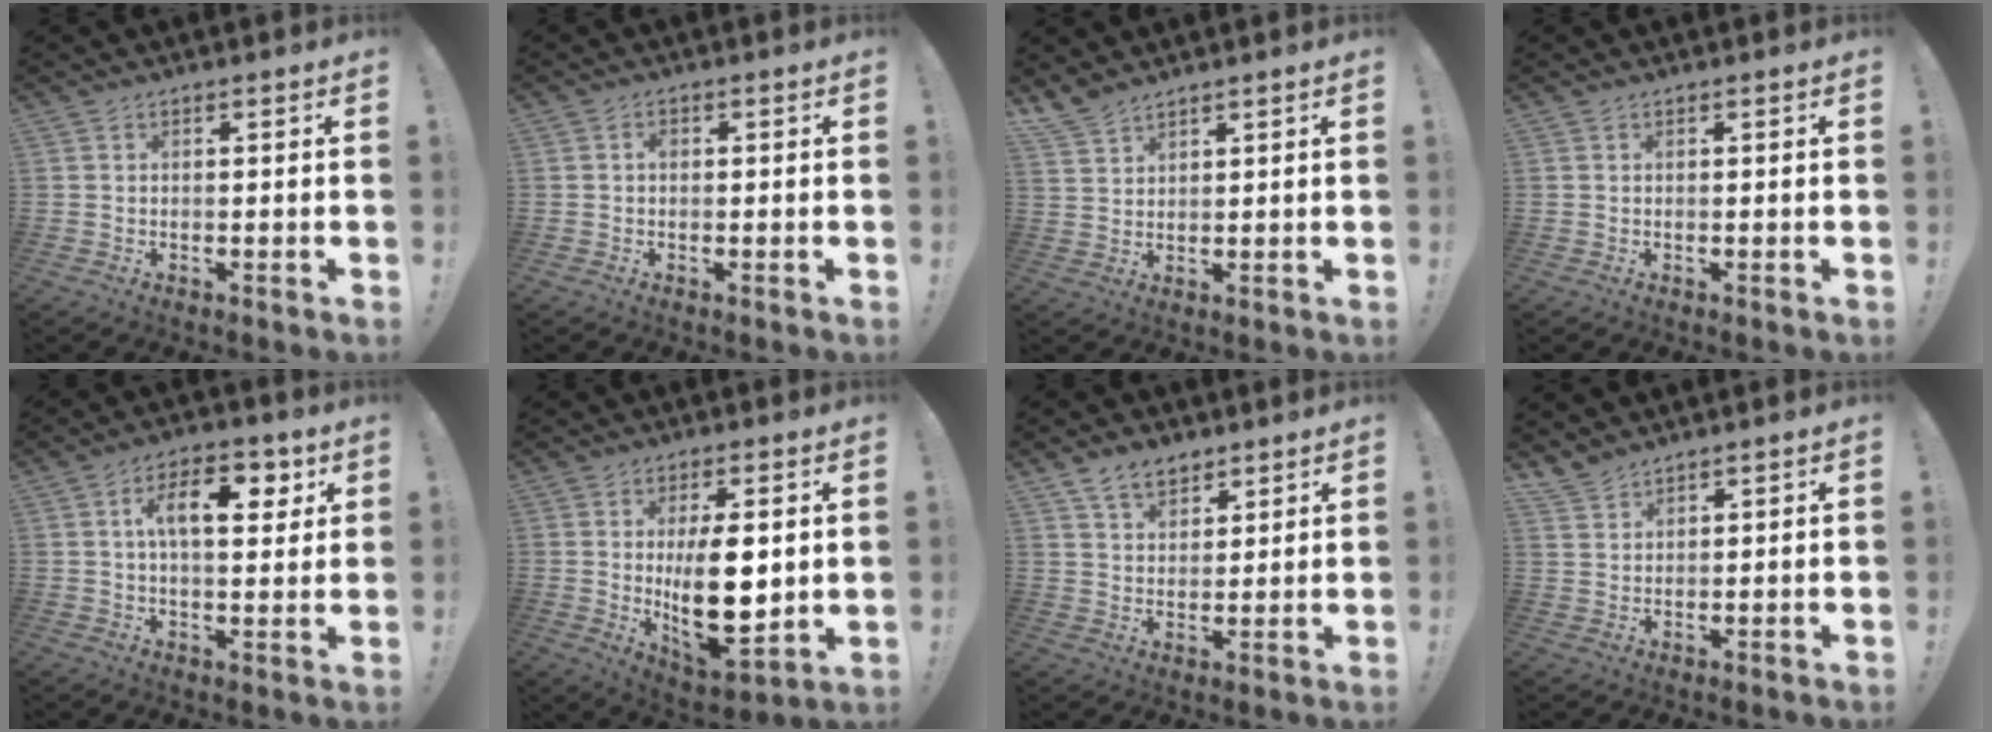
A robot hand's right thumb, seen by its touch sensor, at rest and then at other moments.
{"total": 1.2, "force": [-0.1, 0.9, 0.8], "torque": [-0.015, 0.005, -0.003]}
{"total": 5.3, "force": [4.7, 1.8, 1.6], "torque": [-0.030, -0.029, 0.091]}
{"total": 0.0}
{"total": 11.9, "force": [3.8, 5.7, 9.8], "torque": [-0.139, 0.002, 0.056]}
{"total": 16.6, "force": [1.7, 7.8, 14.5], "torque": [-0.233, -0.026, 0.034]}
{"total": 7.7, "force": [5.6, 4.5, 2.9], "torque": [-0.053, -0.025, 0.108]}
{"total": 4.3, "force": [3.9, 1.4, 1.2], "torque": [-0.027, -0.025, 0.075]}